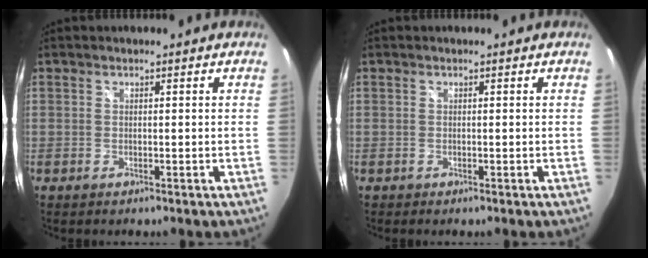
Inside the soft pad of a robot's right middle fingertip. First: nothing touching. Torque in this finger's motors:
{"motor_torque": [-0.06, 0.05, 0.00, 0.00]}